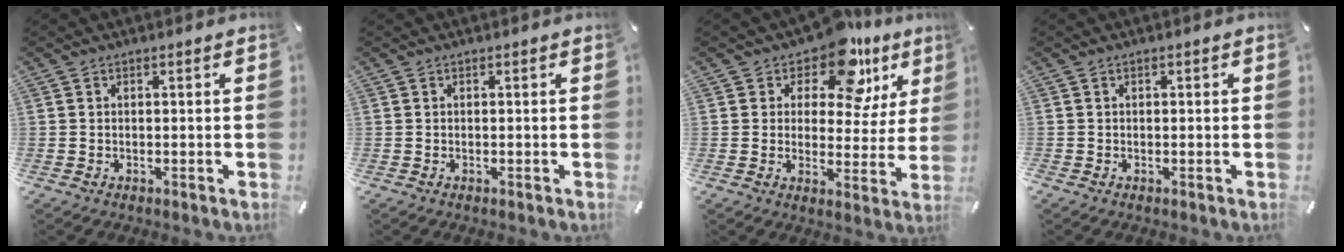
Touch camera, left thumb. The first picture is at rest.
{"total": 0.0}
{"total": 12.9, "force": [8.4, 7.1, 6.8], "torque": [-0.105, -0.051, 0.147]}
{"total": 0.5, "force": [-0.2, 0.4, 0.3], "torque": [-0.005, 0.002, -0.006]}